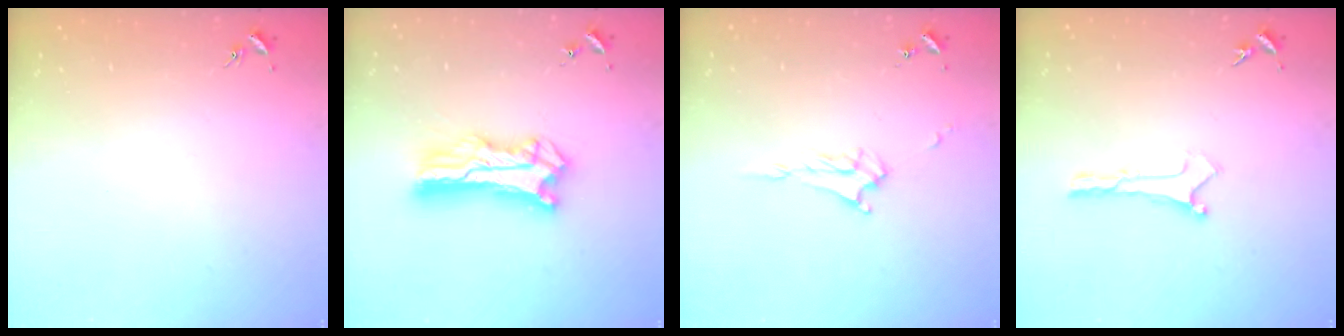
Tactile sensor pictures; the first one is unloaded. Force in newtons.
{"total": 11.0, "press": 10.9, "slide": 0.8}
{"total": 4.0, "press": 4.0, "slide": 0.5}
{"total": 0.0}